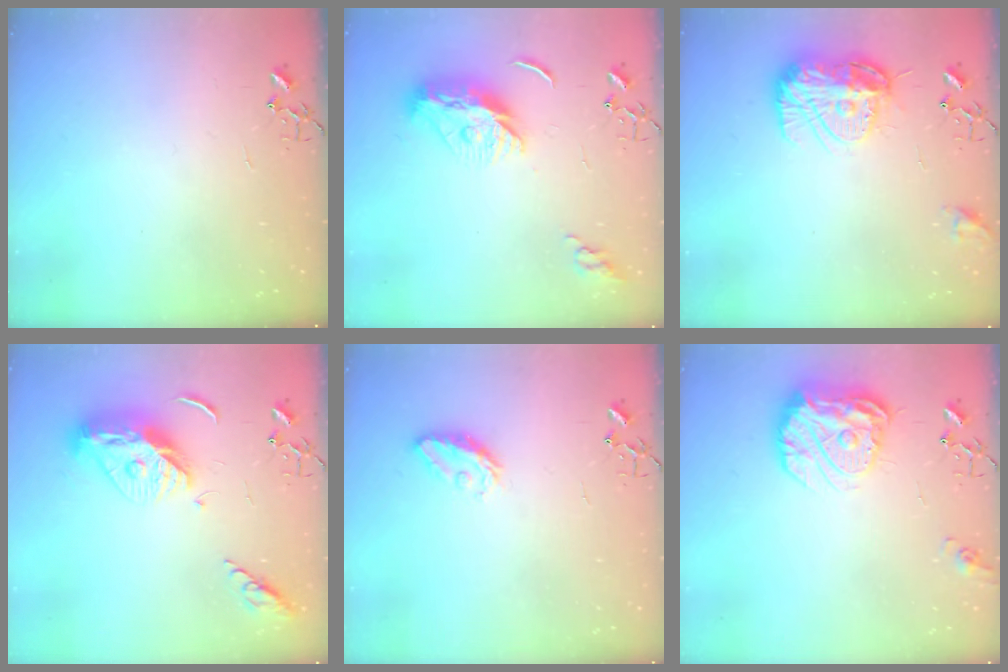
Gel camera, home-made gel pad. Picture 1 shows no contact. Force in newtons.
{"total": 11.9, "press": 11.9, "slide": 0.9}
{"total": 14.7, "press": 14.6, "slide": 1.5}
{"total": 13.9, "press": 13.9, "slide": 1.3}
{"total": 7.3, "press": 7.3, "slide": 0.5}
{"total": 16.7, "press": 16.6, "slide": 1.2}